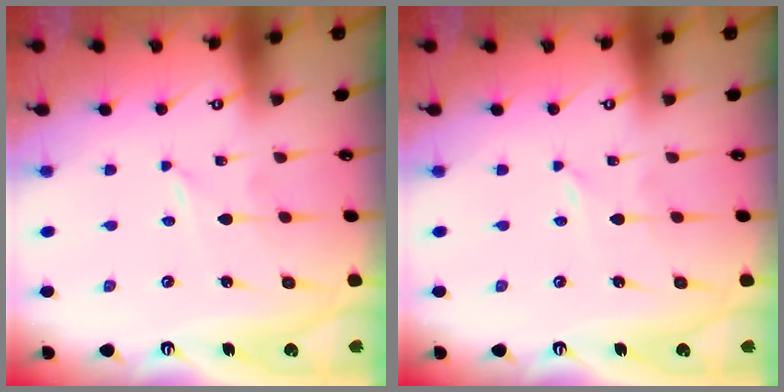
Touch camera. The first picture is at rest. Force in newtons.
{"total": 0.0}